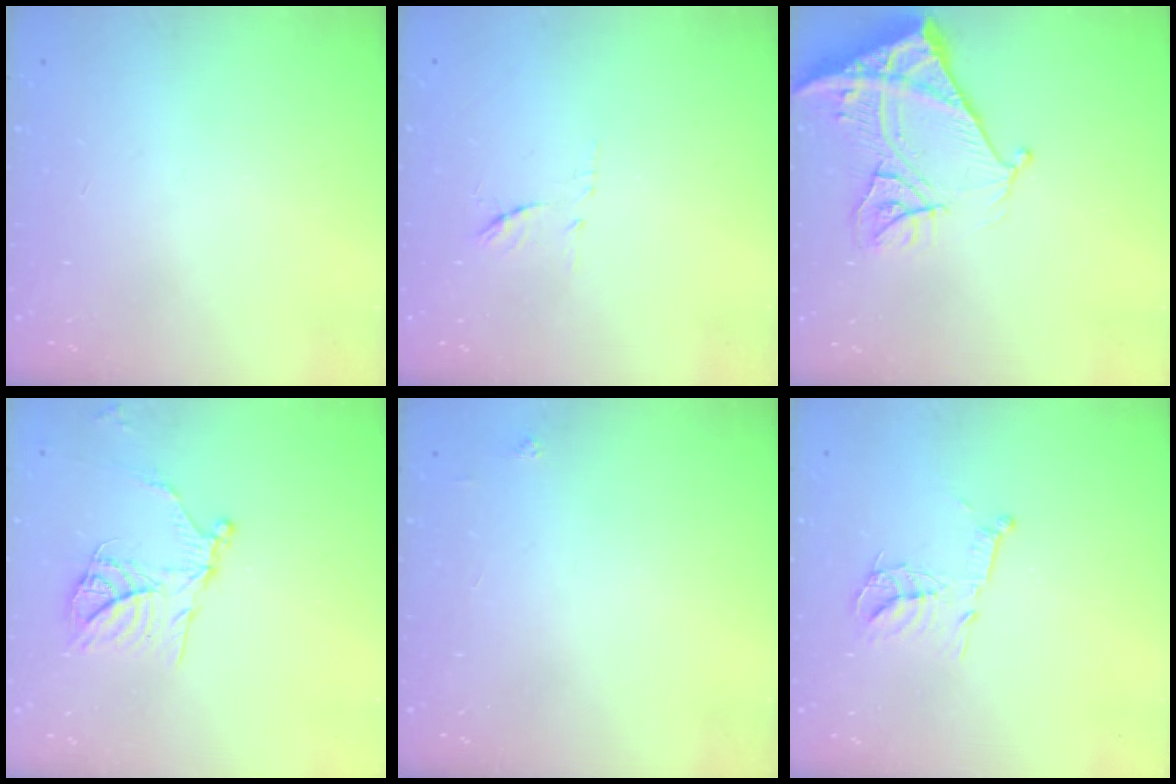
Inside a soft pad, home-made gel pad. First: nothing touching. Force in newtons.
{"total": 6.4, "press": 6.3, "slide": 0.8}
{"total": 15.3, "press": 15.2, "slide": 1.7}
{"total": 13.6, "press": 13.5, "slide": 1.3}
{"total": 3.8, "press": 3.8, "slide": 0.4}
{"total": 11.7, "press": 11.7, "slide": 0.7}